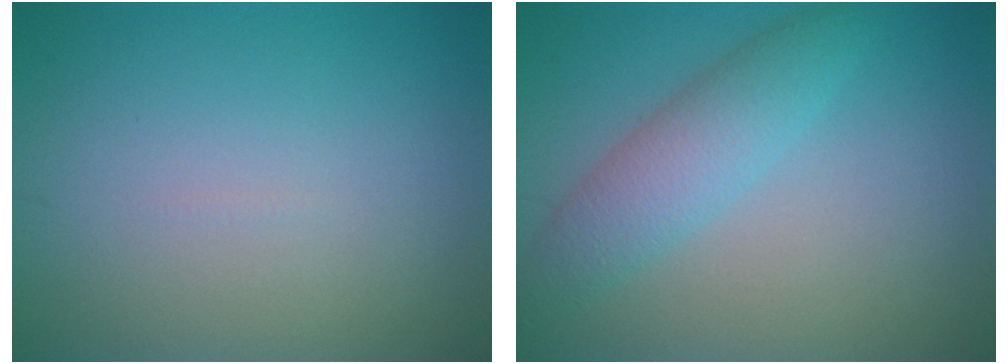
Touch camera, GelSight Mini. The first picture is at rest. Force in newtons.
{"total": 3.7, "press": 3.7, "slide": 0.2}